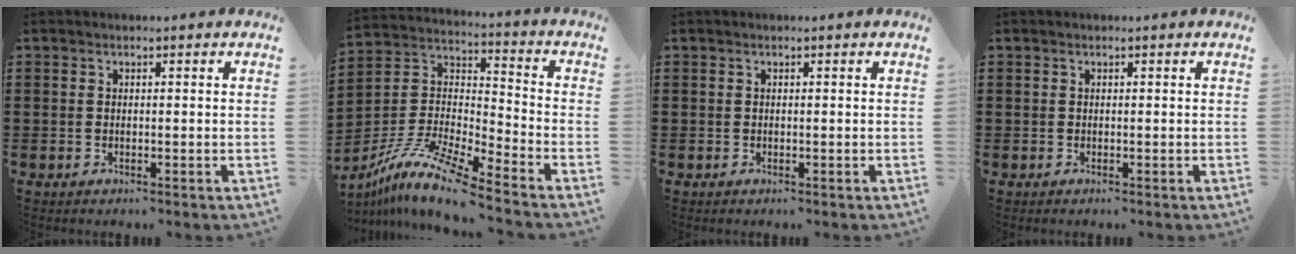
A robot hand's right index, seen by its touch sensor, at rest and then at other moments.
{"total": 10.6, "force": [-8.8, 0.8, 5.9], "torque": [-0.133, -0.002, -0.181]}
{"total": 0.0}
{"total": 0.0}